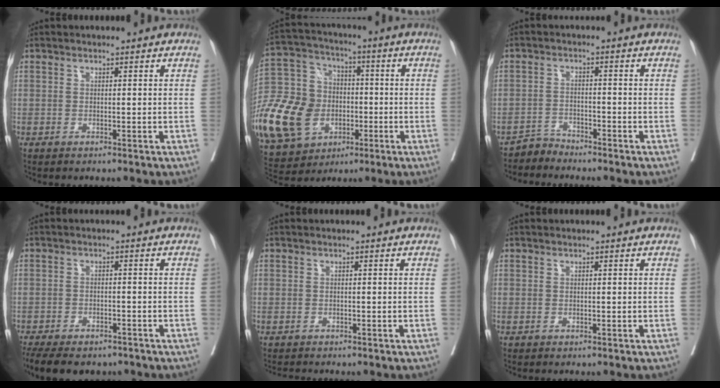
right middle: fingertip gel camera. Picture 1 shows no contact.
{"total": 28.0, "force": [-9.1, 21.5, 15.4], "torque": [-0.444, 0.024, -0.155]}
{"total": 2.5, "force": [-2.3, 0.2, -1.1], "torque": [0.030, -0.008, -0.042]}
{"total": 12.7, "force": [-10.0, 5.2, 5.9], "torque": [-0.127, -0.013, -0.138]}
{"total": 0.7, "force": [-0.7, 0.1, -0.1], "torque": [-0.002, -0.004, -0.011]}
{"total": 0.0}